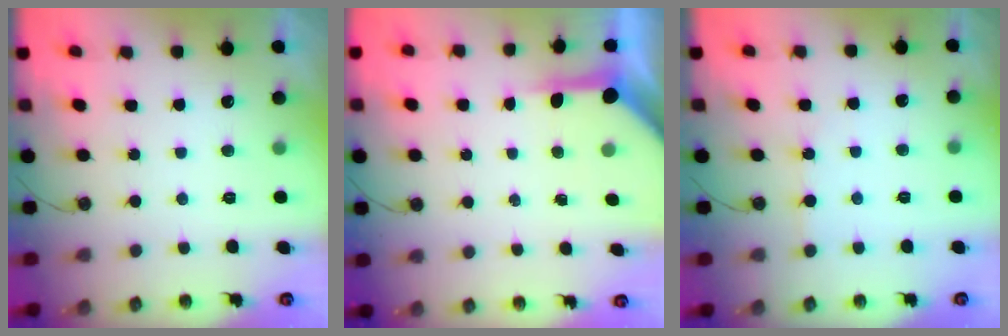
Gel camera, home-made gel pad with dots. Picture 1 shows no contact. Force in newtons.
{"total": 6.3, "press": 6.2, "slide": 0.6}
{"total": 2.2, "press": 2.1, "slide": 0.3}